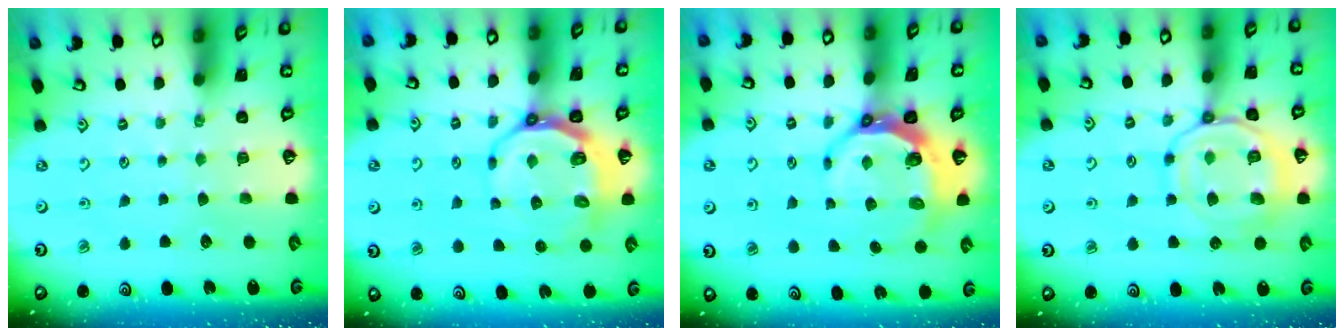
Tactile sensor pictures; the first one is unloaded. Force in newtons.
{"total": 10.0, "press": 9.2, "slide": 3.8}
{"total": 7.9, "press": 6.9, "slide": 4.0}
{"total": 13.4, "press": 13.4, "slide": 1.2}